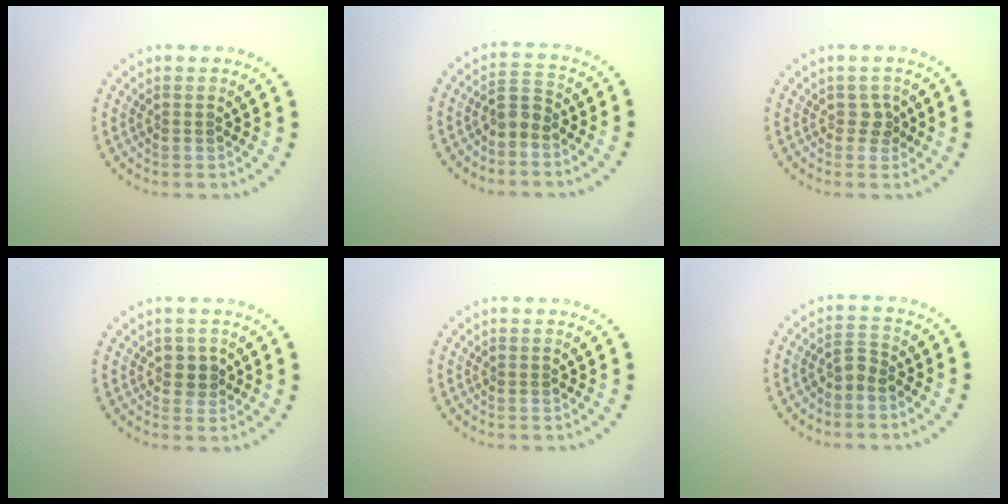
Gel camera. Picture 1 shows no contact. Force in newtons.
{"total": 1.8, "press": 1.6, "slide": 1.0}
{"total": 1.2, "press": 0.9, "slide": 0.8}
{"total": 1.4, "press": 1.3, "slide": 0.7}
{"total": 0.0}
{"total": 1.9, "press": 1.5, "slide": 1.2}